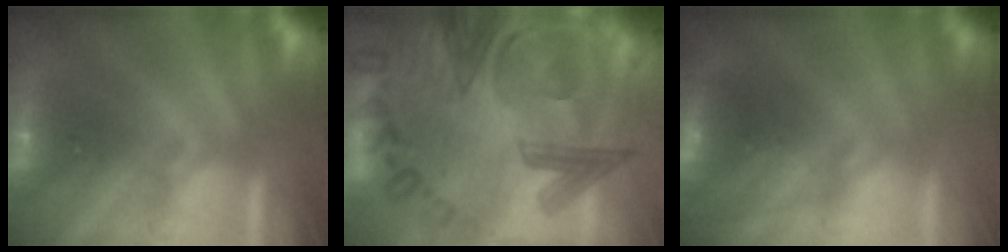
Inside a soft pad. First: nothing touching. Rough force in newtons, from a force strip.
{"total": 12.7}
{"total": 2.2}